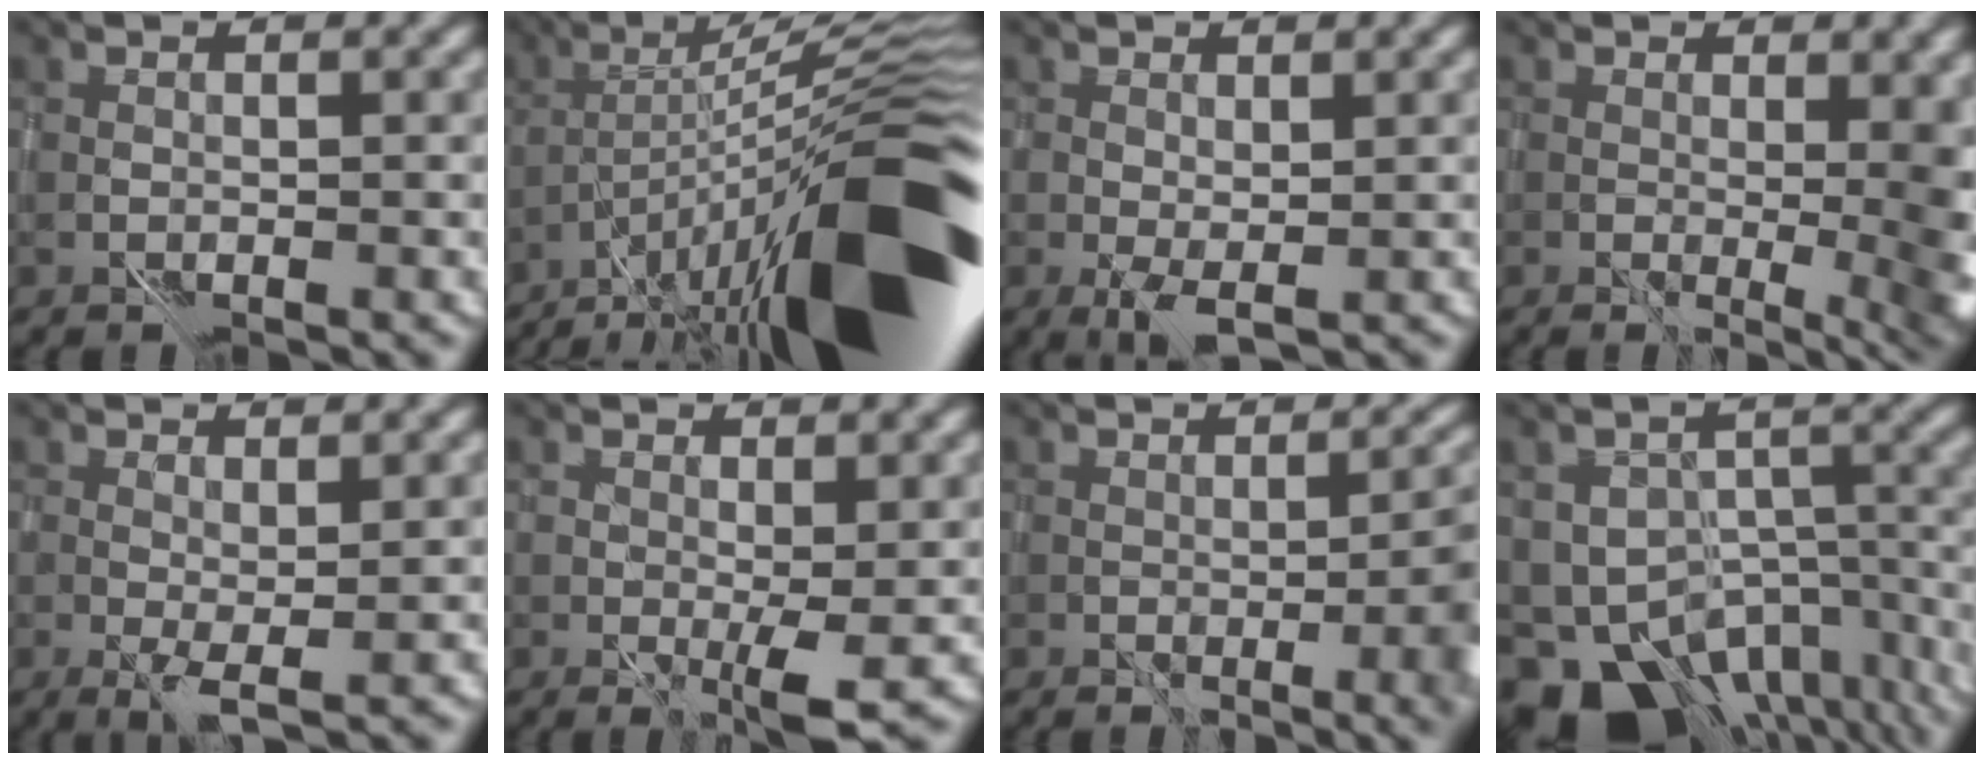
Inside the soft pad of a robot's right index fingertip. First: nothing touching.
{"total": 15.8, "force": [-7.1, 3.1, 13.7], "torque": [-0.202, 0.032, -0.111]}
{"total": 1.6, "force": [0.5, 0.3, 1.4], "torque": [-0.029, 0.002, 0.011]}
{"total": 8.1, "force": [1.0, 3.2, 7.4], "torque": [-0.043, 0.004, 0.027]}
{"total": 1.8, "force": [1.0, 0.0, 1.5], "torque": [-0.030, 0.003, 0.020]}
{"total": 2.3, "force": [0.9, 0.1, 2.1], "torque": [-0.041, 0.000, 0.018]}
{"total": 6.3, "force": [-0.7, 2.1, 6.0], "torque": [-0.055, 0.002, 0.007]}
{"total": 13.6, "force": [-8.2, 8.8, 6.3], "torque": [-0.118, -0.030, -0.074]}